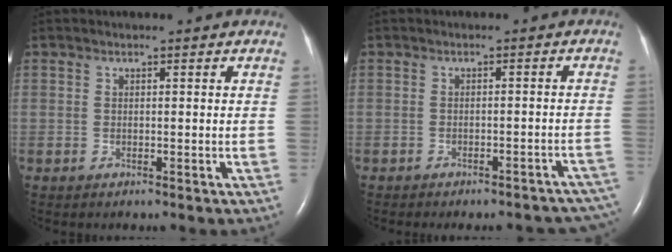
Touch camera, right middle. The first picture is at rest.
{"total": 13.1, "force": [-11.9, 3.5, 4.4], "torque": [-0.036, 0.017, -0.118]}